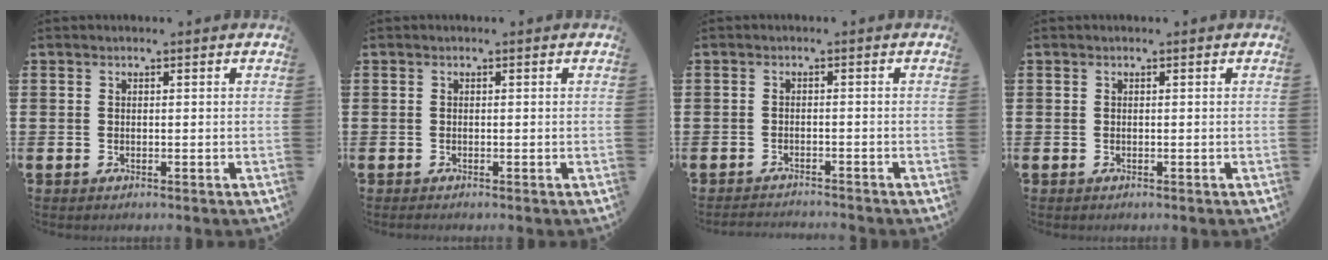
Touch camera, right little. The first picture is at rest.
{"total": 0.0}
{"total": 1.3, "force": [-1.3, -0.1, -0.1], "torque": [-0.002, 0.003, -0.027]}
{"total": 0.0}